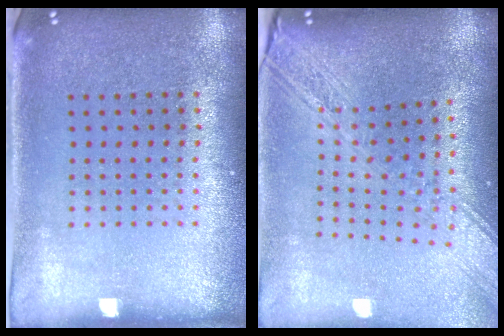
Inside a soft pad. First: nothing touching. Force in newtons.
{"total": 2.8, "press": 2.2, "slide": 1.7}